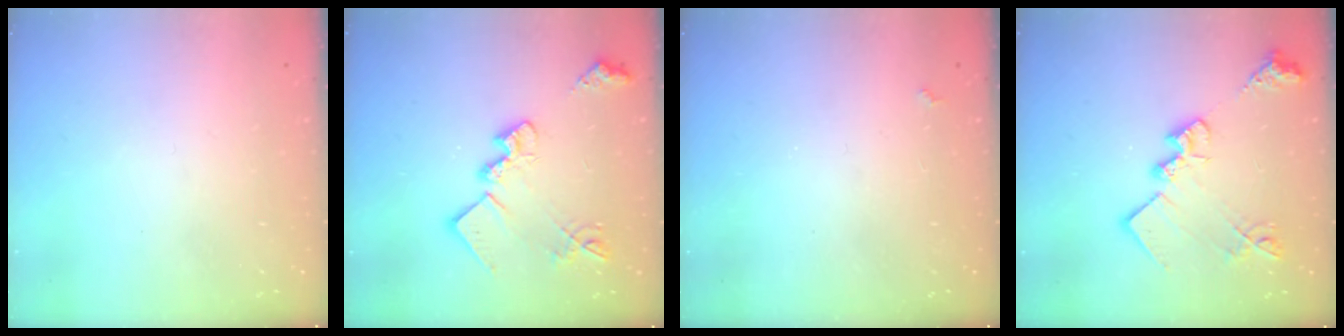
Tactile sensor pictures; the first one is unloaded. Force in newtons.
{"total": 17.8, "press": 17.7, "slide": 1.2}
{"total": 1.7, "press": 1.7, "slide": 0.4}
{"total": 17.5, "press": 17.5, "slide": 1.1}